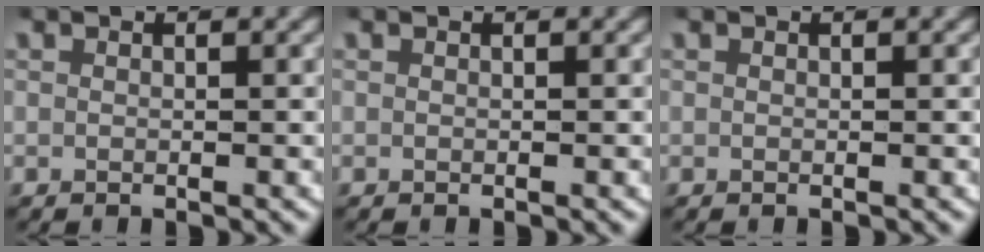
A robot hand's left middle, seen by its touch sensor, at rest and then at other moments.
{"total": 0.0}
{"total": 0.0}